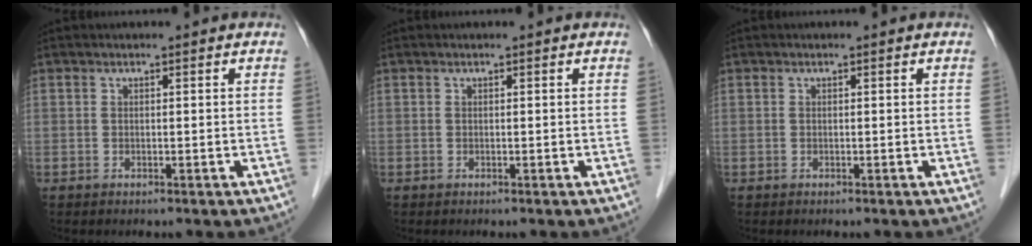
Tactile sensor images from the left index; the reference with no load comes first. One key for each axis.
{"total": 0.0}
{"total": 0.0}